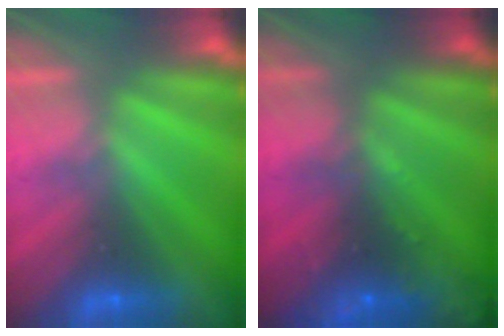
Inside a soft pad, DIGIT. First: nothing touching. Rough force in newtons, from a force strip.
{"total": 9.3}